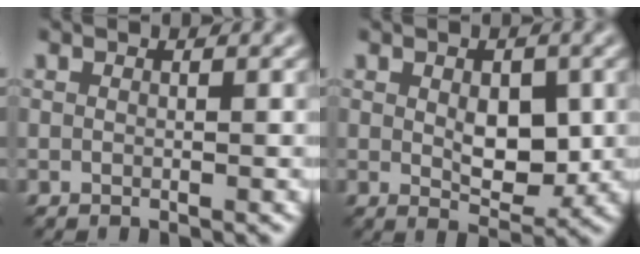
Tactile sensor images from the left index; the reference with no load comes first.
{"total": 4.0, "force": [0.3, 2.3, 3.3], "torque": [-0.049, -0.007, 0.009]}